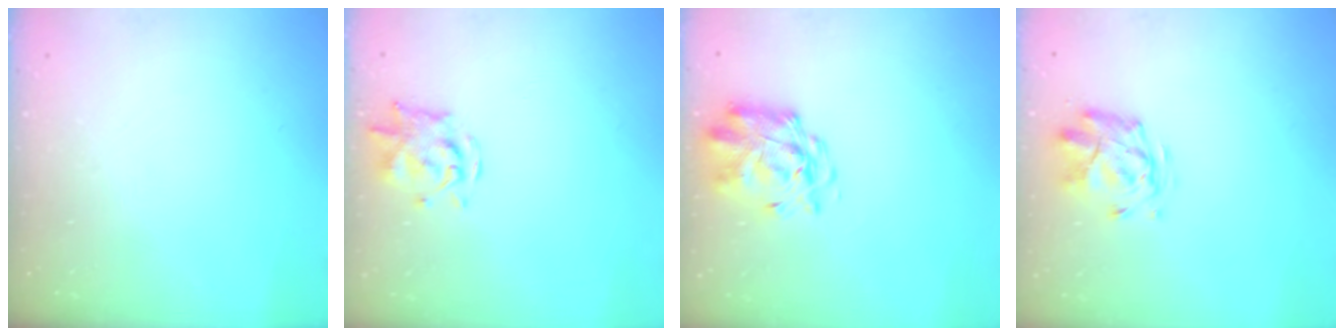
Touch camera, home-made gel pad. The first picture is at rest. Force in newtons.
{"total": 1.8, "press": 1.8, "slide": 0.4}
{"total": 3.1, "press": 3.0, "slide": 0.8}
{"total": 2.8, "press": 2.5, "slide": 1.4}